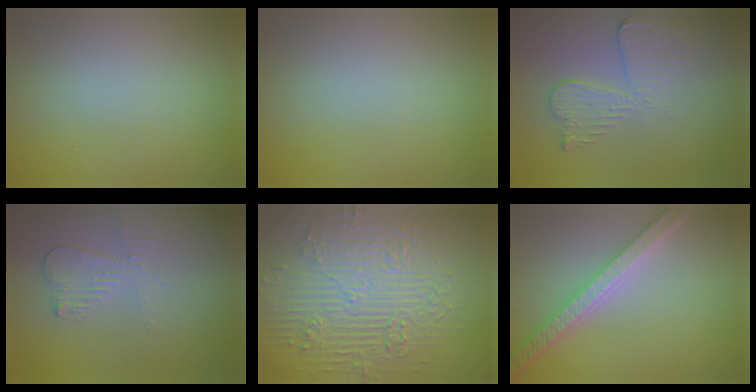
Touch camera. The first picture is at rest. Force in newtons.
{"total": 0.0}
{"total": 3.0, "press": 2.7, "slide": 1.2}
{"total": 2.0, "press": 1.9, "slide": 0.7}
{"total": 11.2, "press": 7.3, "slide": 8.4}
{"total": 5.3, "press": 4.1, "slide": 3.4}